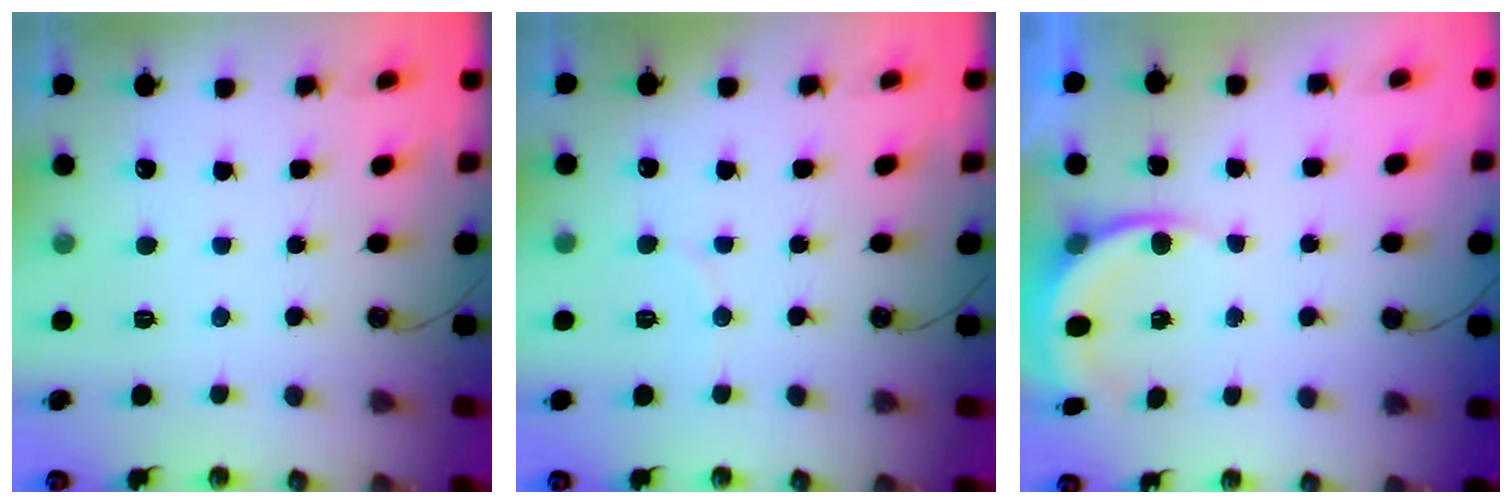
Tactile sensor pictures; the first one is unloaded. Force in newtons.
{"total": 3.1, "press": 3.1, "slide": 0.3}
{"total": 6.2, "press": 6.1, "slide": 1.3}